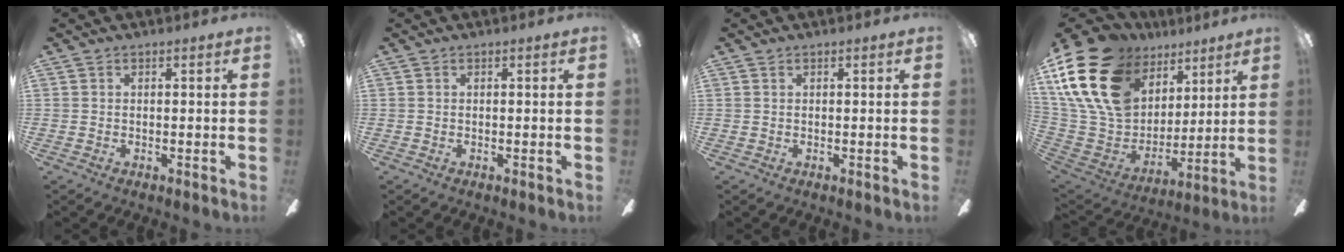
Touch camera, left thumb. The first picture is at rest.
{"total": 0.0}
{"total": 0.0}
{"total": 24.0, "force": [11.9, 16.0, 13.2], "torque": [-0.295, -0.052, 0.236]}